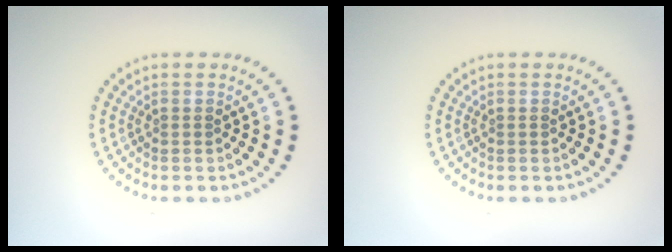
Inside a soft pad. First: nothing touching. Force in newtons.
{"total": 0.0}